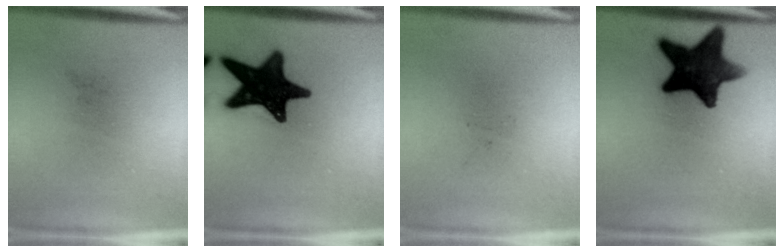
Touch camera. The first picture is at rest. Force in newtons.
{"total": 17.5}
{"total": 0.0}
{"total": 14.3}